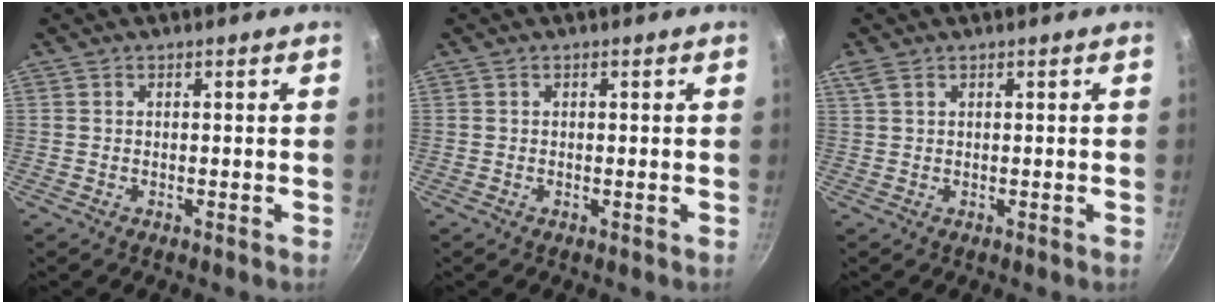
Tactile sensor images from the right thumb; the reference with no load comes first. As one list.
[{"total": 0.0}, {"total": 1.7, "force": [0.9, 0.6, 1.3], "torque": [-0.036, 0.006, 0.024]}]